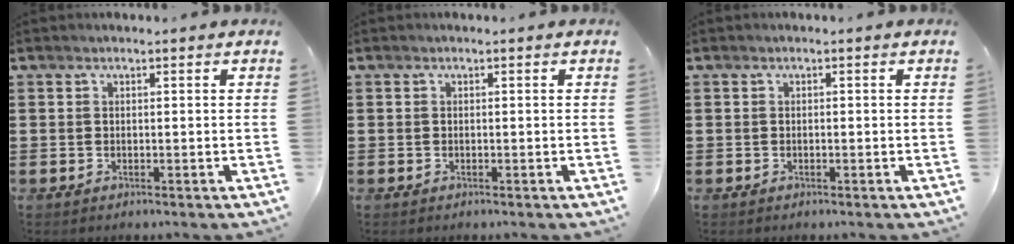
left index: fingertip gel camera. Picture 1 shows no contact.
{"total": 0.0}
{"total": 0.0}